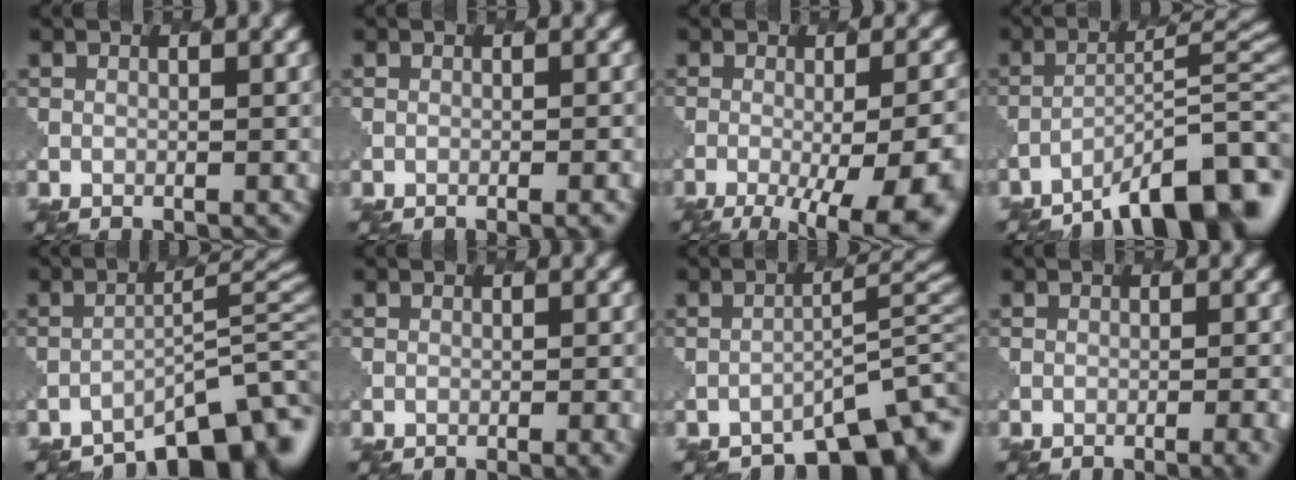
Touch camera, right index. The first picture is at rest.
{"total": 1.7, "force": [-0.4, 0.7, 1.4], "torque": [-0.005, 0.009, -0.010]}
{"total": 13.3, "force": [-6.3, 5.2, 10.6], "torque": [-0.116, -0.012, -0.068]}
{"total": 9.7, "force": [-7.4, 1.9, 6.0], "torque": [-0.083, 0.018, -0.126]}
{"total": 8.4, "force": [-6.7, 2.0, 4.6], "torque": [-0.052, 0.007, -0.110]}
{"total": 1.5, "force": [-0.5, 0.6, 1.3], "torque": [-0.005, 0.006, -0.007]}
{"total": 6.8, "force": [-5.4, 2.0, 3.4], "torque": [-0.032, 0.002, -0.087]}
{"total": 3.0, "force": [-1.4, 1.1, 2.4], "torque": [-0.010, 0.012, -0.018]}